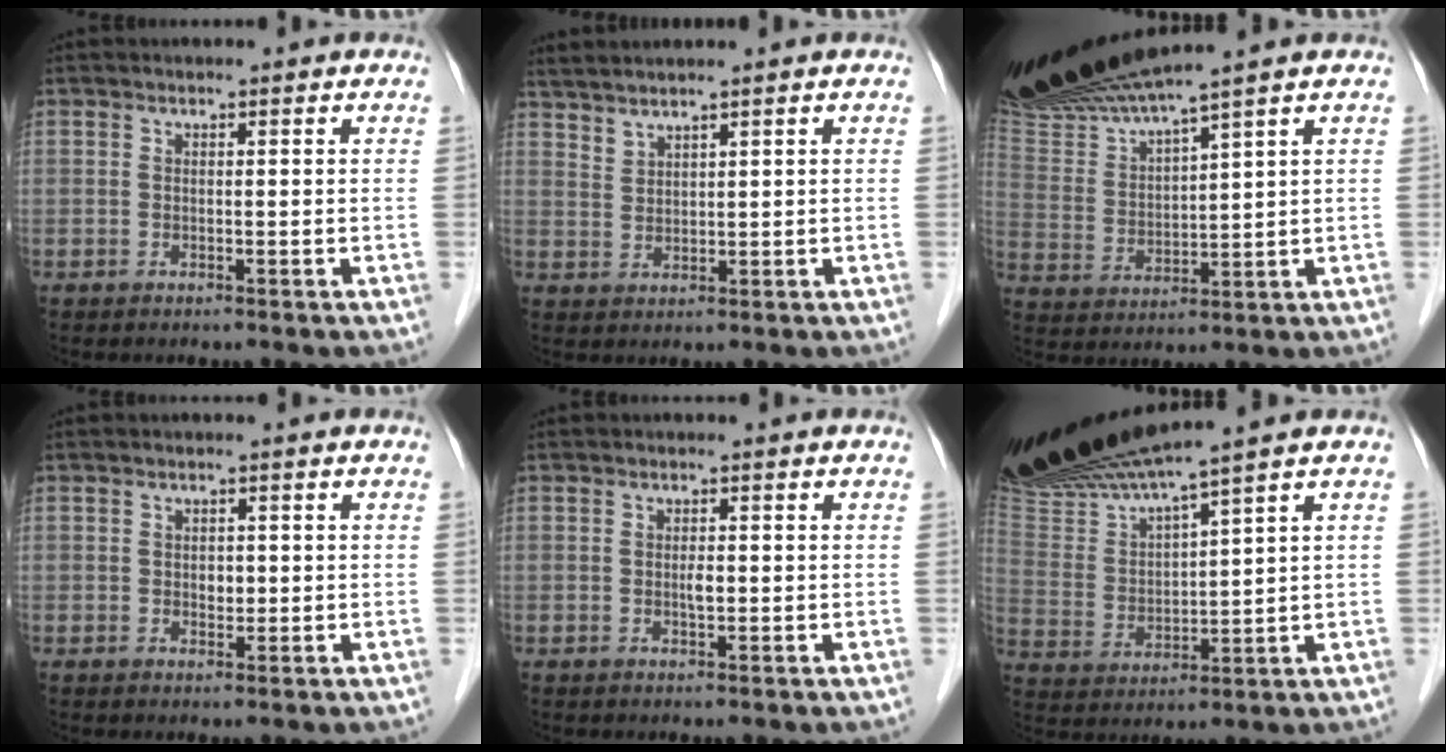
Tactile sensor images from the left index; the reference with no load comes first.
{"total": 4.6, "force": [4.2, 0.0, 1.9], "torque": [-0.047, 0.009, 0.094]}
{"total": 13.2, "force": [11.5, -1.1, 6.2], "torque": [-0.135, -0.002, 0.232]}
{"total": 2.2, "force": [0.3, 1.3, 1.7], "torque": [-0.034, 0.002, 0.007]}
{"total": 1.7, "force": [0.1, 0.5, 1.6], "torque": [-0.033, 0.001, 0.002]}
{"total": 14.6, "force": [12.7, -0.9, 7.1], "torque": [-0.147, -0.002, 0.253]}